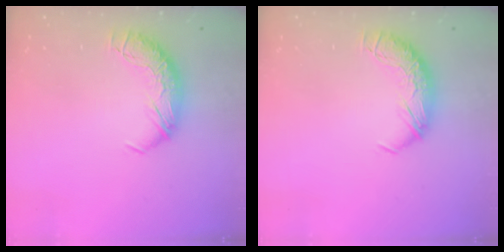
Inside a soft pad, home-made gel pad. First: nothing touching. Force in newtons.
{"total": 0.0}